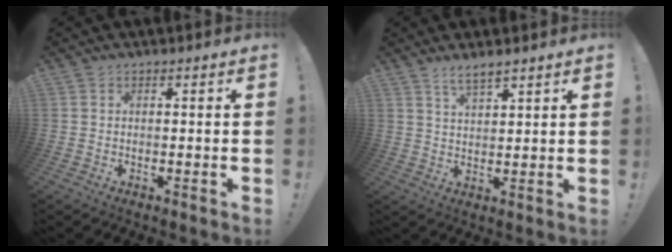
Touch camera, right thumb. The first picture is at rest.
{"total": 4.6, "force": [3.8, 1.2, 2.4], "torque": [-0.045, -0.021, 0.068]}